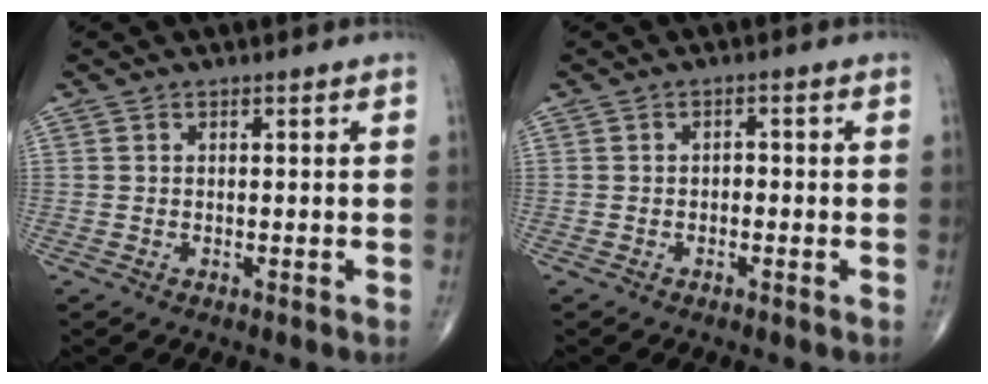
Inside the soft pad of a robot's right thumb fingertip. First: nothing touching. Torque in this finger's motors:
{"motor_torque": [-0.10, 0.04, 0.10, 0.25, 0.04]}